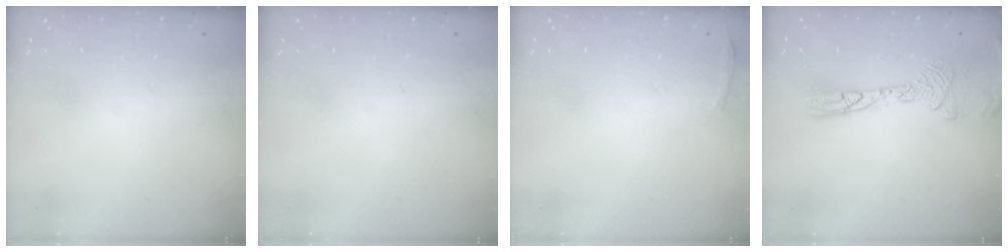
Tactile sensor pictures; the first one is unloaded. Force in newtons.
{"total": 0.0}
{"total": 4.0, "press": 3.7, "slide": 1.6}
{"total": 11.9, "press": 11.6, "slide": 2.5}